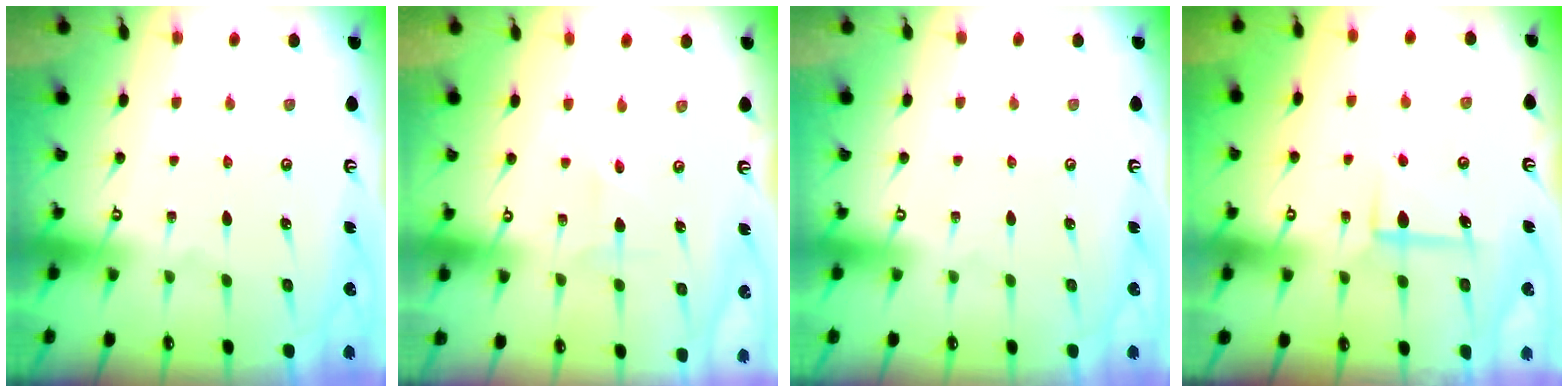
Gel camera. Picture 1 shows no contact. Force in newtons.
{"total": 1.5, "press": 1.4, "slide": 0.5}
{"total": 0.0}
{"total": 6.0, "press": 6.0, "slide": 0.3}